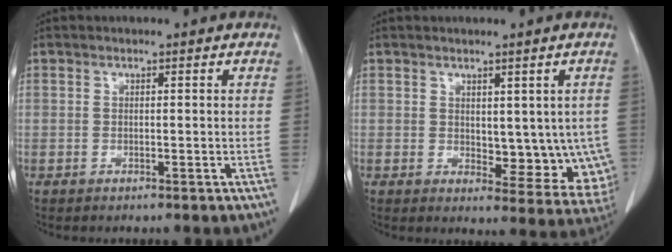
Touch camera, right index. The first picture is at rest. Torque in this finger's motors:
{"motor_torque": [0.13, 0.19, 0.10, 0.00]}